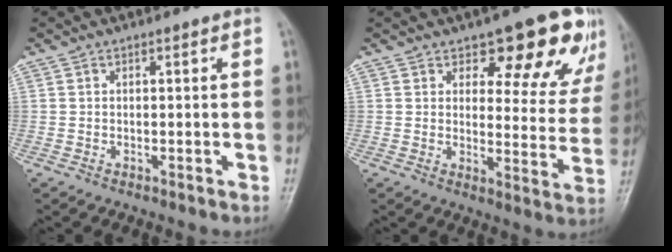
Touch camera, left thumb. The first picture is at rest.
{"total": 14.3, "force": [8.9, 6.3, 9.3], "torque": [-0.051, -0.049, 0.108]}